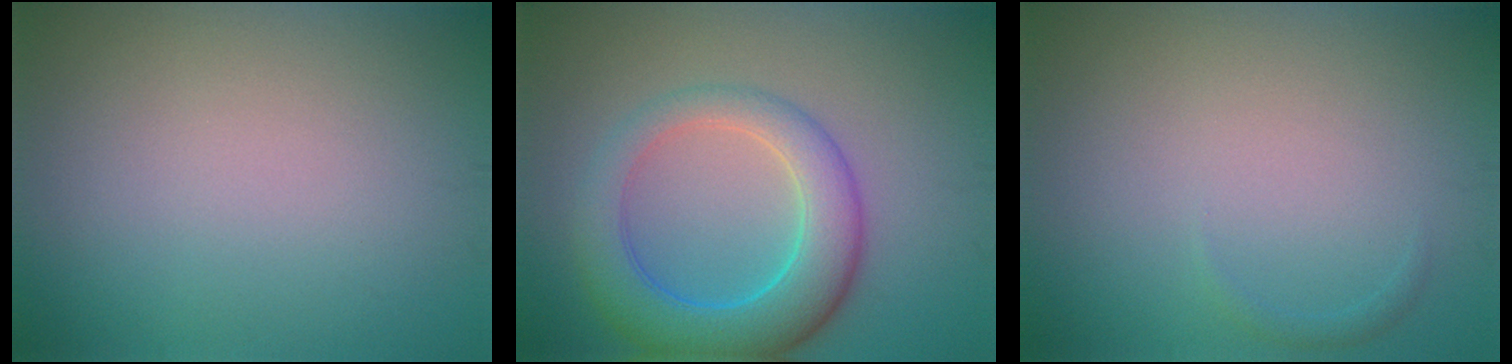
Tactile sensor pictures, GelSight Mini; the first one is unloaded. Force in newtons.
{"total": 6.5, "press": 6.5, "slide": 0.1}
{"total": 0.6, "press": 0.6, "slide": 0.0}